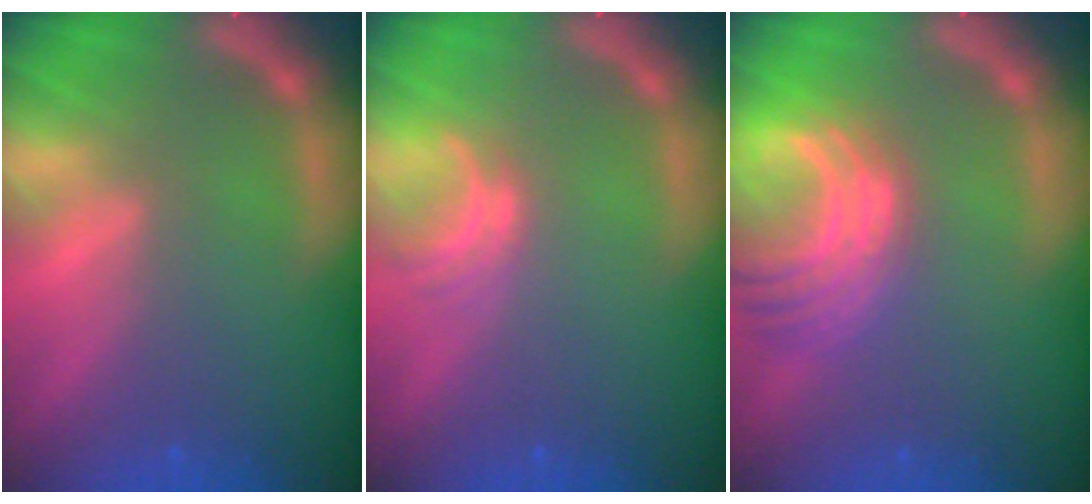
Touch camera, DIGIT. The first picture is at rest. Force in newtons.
{"total": 2.0}
{"total": 8.1}